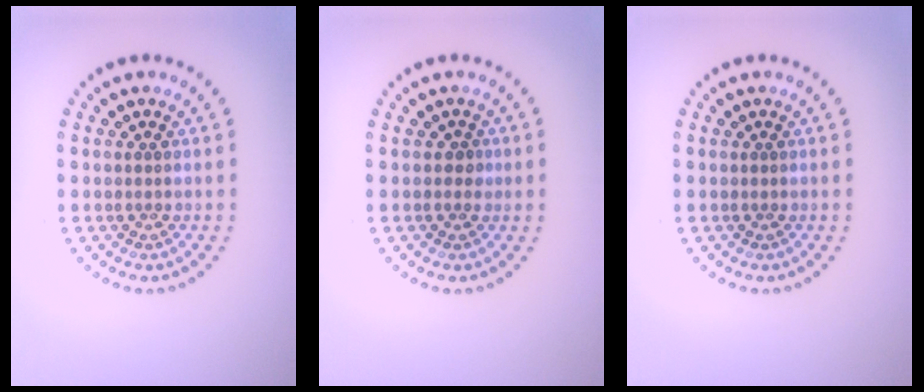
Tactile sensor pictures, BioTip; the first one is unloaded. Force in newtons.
{"total": 0.9, "press": 0.8, "slide": 0.5}
{"total": 0.0}